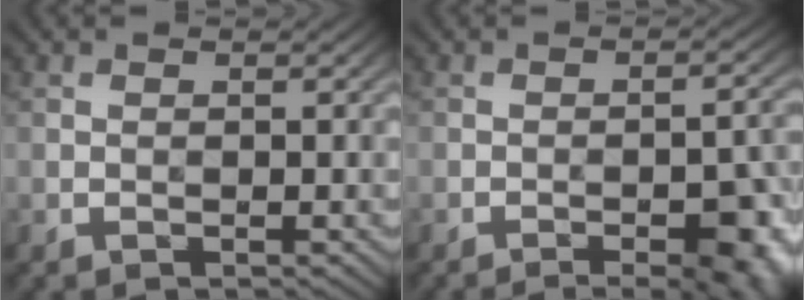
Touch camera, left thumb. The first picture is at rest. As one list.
[{"total": 9.1, "force": [-4.8, 2.5, 7.3], "torque": [-0.104, 0.005, -0.053]}]